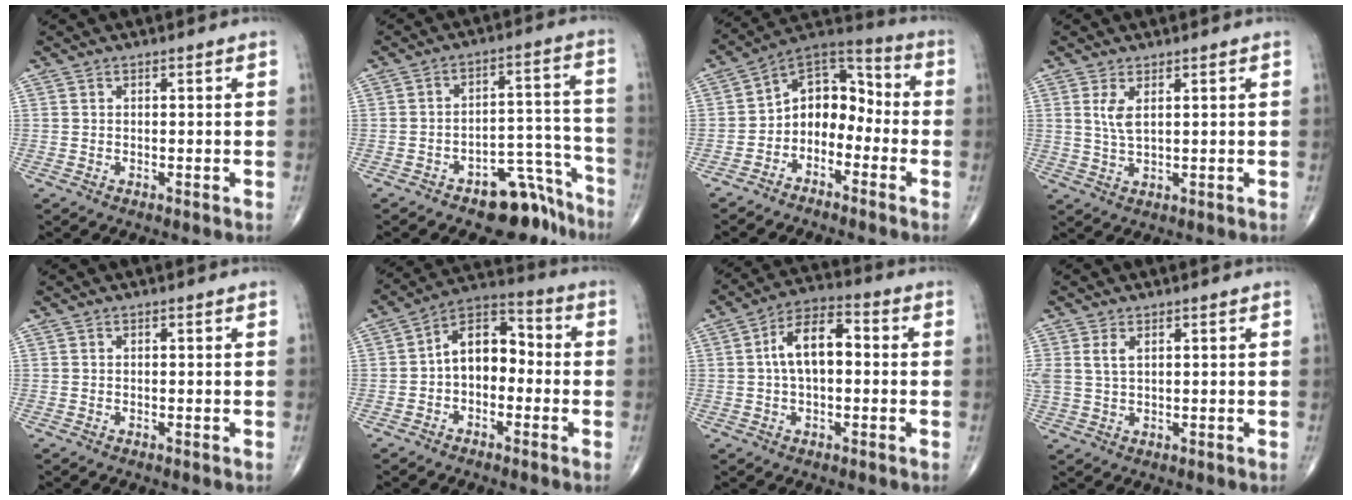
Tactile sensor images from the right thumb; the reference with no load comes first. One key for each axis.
{"total": 10.3, "fx": -7.8, "fy": 5.3, "fz": 4.2, "tx": -0.006, "ty": 0.104, "tz": -0.113}
{"total": 10.5, "fx": -3.4, "fy": 7.7, "fz": 6.4, "tx": -0.063, "ty": 0.074, "tz": -0.078}
{"total": 3.4, "fx": 1.2, "fy": 1.2, "fz": 2.9, "tx": -0.061, "ty": -0.009, "tz": 0.031}
{"total": 0.0}
{"total": 9.8, "fx": -1.2, "fy": 6.6, "fz": 7.2, "tx": -0.086, "ty": 0.041, "tz": -0.040}
{"total": 9.7, "fx": 0.6, "fy": 5.2, "fz": 8.2, "tx": -0.137, "ty": 0.030, "tz": 0.002}
{"total": 3.8, "fx": 1.4, "fy": 2.1, "fz": 2.9, "tx": -0.071, "ty": 0.006, "tz": 0.035}